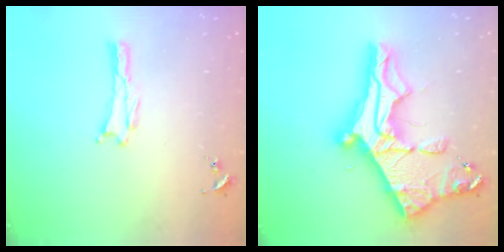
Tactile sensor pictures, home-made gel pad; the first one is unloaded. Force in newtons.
{"total": 14.3, "press": 14.2, "slide": 1.4}